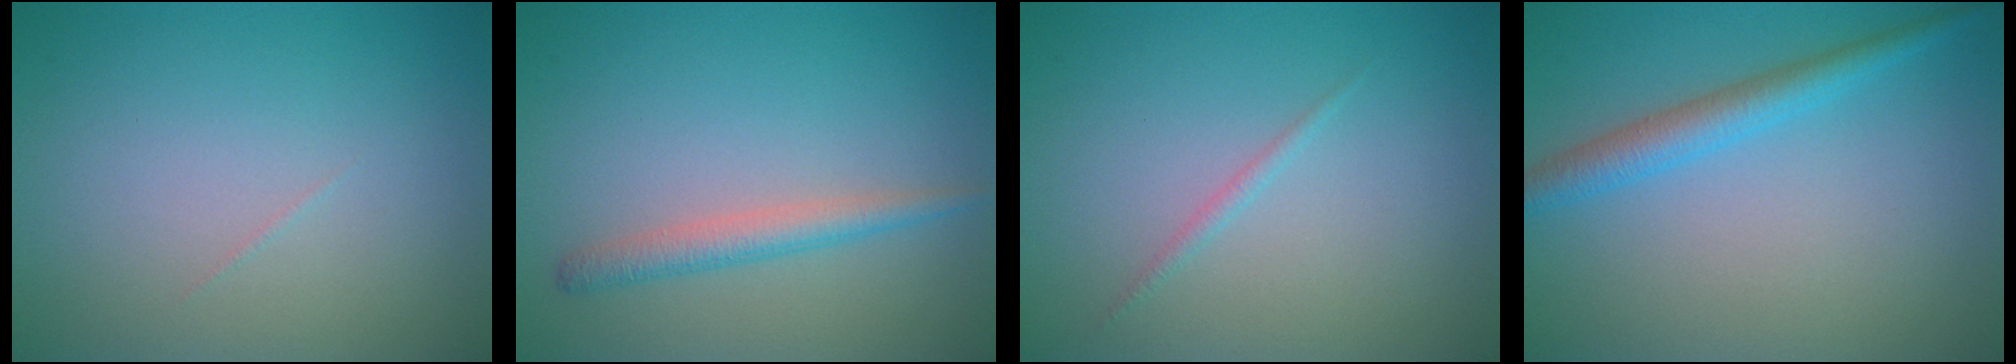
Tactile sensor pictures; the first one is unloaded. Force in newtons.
{"total": 2.2, "press": 2.2, "slide": 0.1}
{"total": 0.7, "press": 0.7, "slide": 0.1}
{"total": 3.0, "press": 3.0, "slide": 0.1}